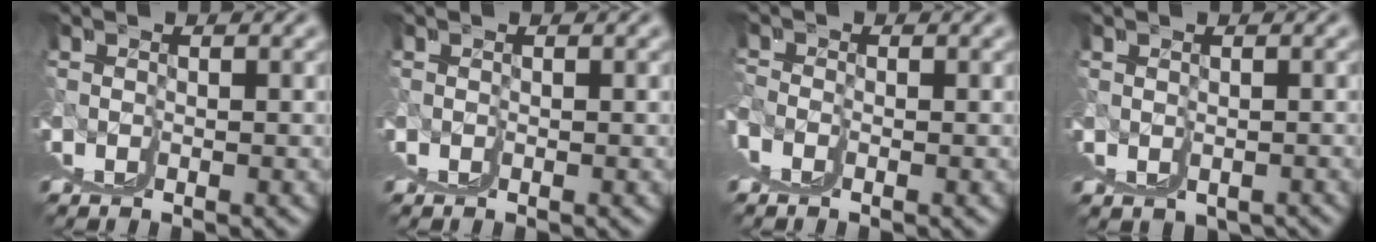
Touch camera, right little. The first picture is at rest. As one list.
[{"total": 0.9, "force": [0.2, -0.6, -0.6], "torque": [0.012, 0.002, 0.002]}, {"total": 2.5, "force": [2.5, 0.0, 0.5], "torque": [-0.003, 0.018, 0.035]}, {"total": 1.9, "force": [-0.9, 1.5, 0.6], "torque": [-0.008, -0.015, -0.010]}]